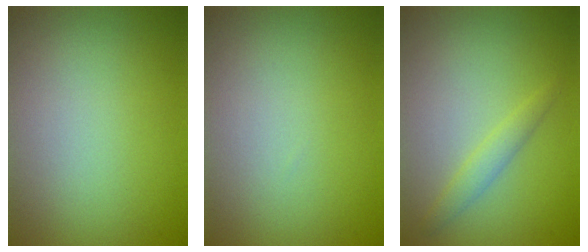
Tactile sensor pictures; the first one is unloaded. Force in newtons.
{"total": 0.0}
{"total": 1.4, "press": 1.4, "slide": 0.1}